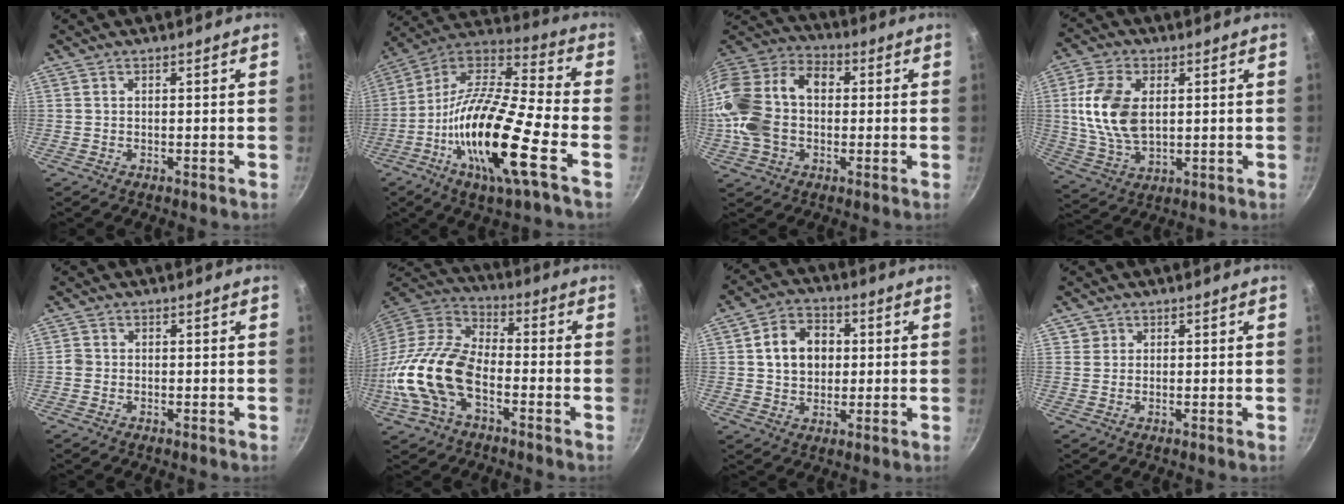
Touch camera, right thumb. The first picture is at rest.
{"total": 22.3, "force": [-7.8, 4.8, 20.3], "torque": [-0.365, 0.034, -0.164]}
{"total": 21.3, "force": [-0.1, 15.5, 14.6], "torque": [-0.286, 0.052, -0.015]}
{"total": 13.2, "force": [2.0, 8.0, 10.3], "torque": [-0.193, -0.009, 0.041]}
{"total": 1.4, "force": [-0.4, 1.3, 0.5], "torque": [-0.006, 0.006, -0.010]}
{"total": 18.7, "force": [-5.7, 10.8, 14.1], "torque": [-0.266, 0.040, -0.124]}
{"total": 9.7, "force": [1.4, 7.7, 5.7], "torque": [-0.068, 0.012, 0.018]}
{"total": 1.7, "force": [0.5, 1.6, 0.1], "torque": [0.015, 0.008, 0.006]}